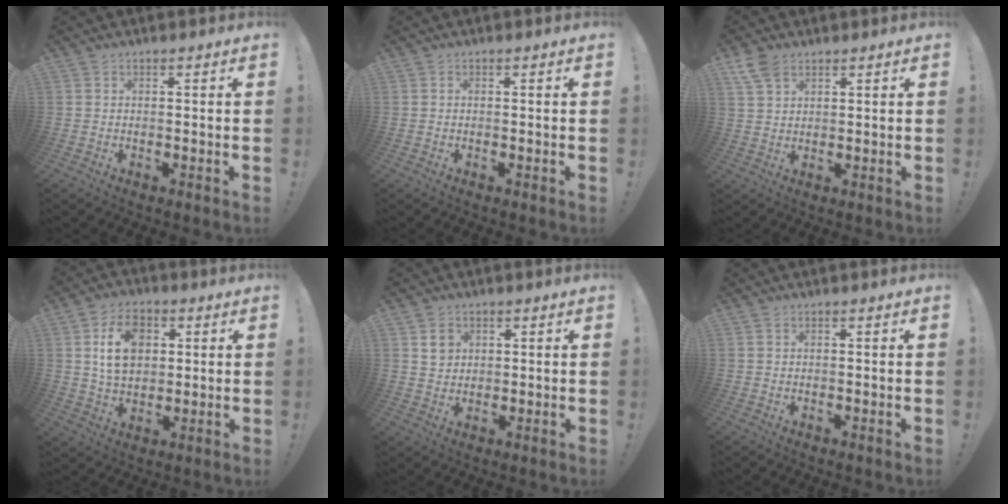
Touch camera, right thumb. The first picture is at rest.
{"total": 0.0}
{"total": 6.1, "force": [3.9, 3.4, 3.2], "torque": [-0.061, -0.011, 0.076]}
{"total": 12.1, "force": [3.5, 8.9, 7.4], "torque": [-0.115, 0.005, 0.065]}
{"total": 4.6, "force": [2.2, 3.9, 1.0], "torque": [-0.004, -0.006, 0.038]}
{"total": 0.0}